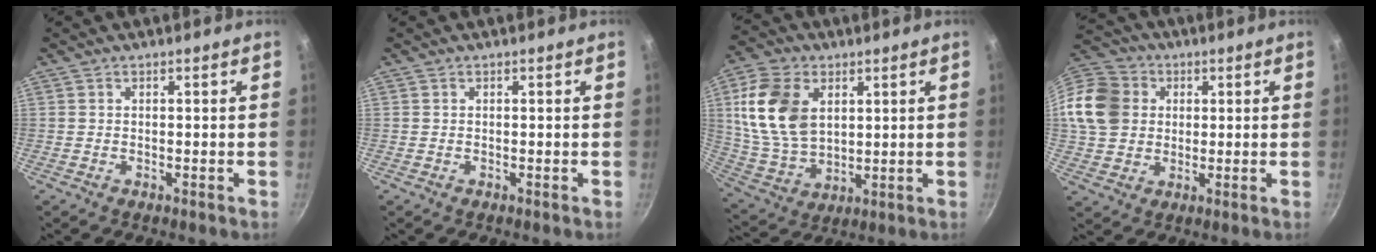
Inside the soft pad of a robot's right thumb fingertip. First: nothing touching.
{"total": 0.0}
{"total": 15.9, "force": [4.3, 10.7, 11.0], "torque": [-0.192, -0.011, 0.094]}
{"total": 15.2, "force": [2.5, 13.0, 7.3], "torque": [-0.135, 0.021, 0.039]}